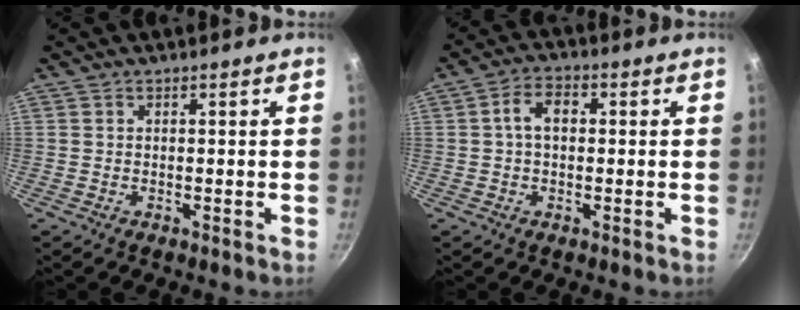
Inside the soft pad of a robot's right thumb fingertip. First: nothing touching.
{"total": 5.1, "force": [0.5, 3.4, 3.8], "torque": [-0.059, 0.015, 0.001]}